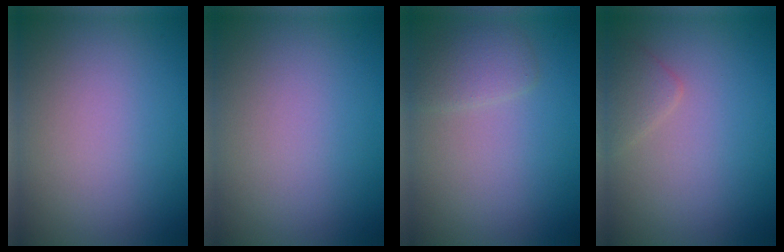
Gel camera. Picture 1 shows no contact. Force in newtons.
{"total": 0.0}
{"total": 1.8, "press": 1.8, "slide": 0.2}
{"total": 1.3, "press": 1.3, "slide": 0.1}